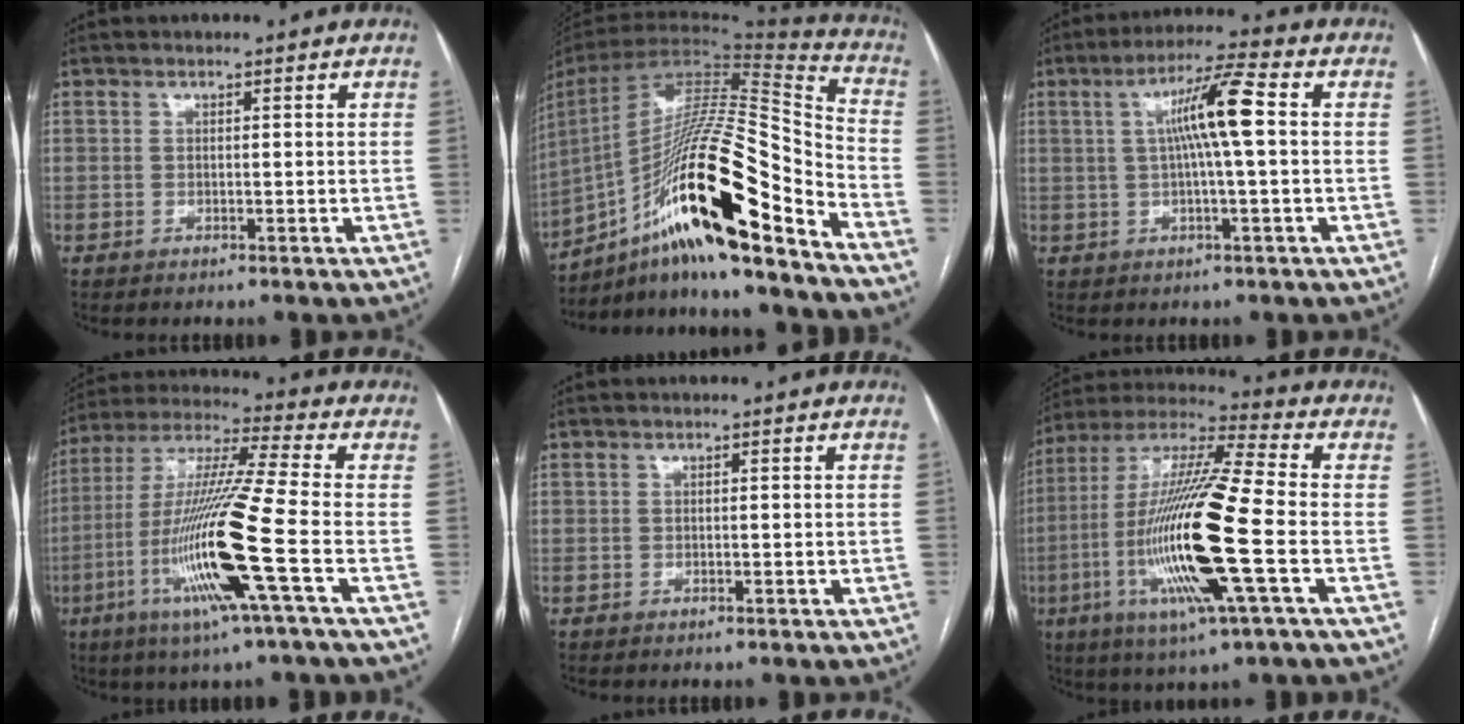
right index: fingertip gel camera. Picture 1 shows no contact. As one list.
[{"total": 26.8, "force": [-15.3, 2.7, 21.9], "torque": [-0.391, -0.006, -0.268]}, {"total": 8.6, "force": [1.1, -0.1, 8.5], "torque": [-0.153, 0.015, 0.016]}, {"total": 17.5, "force": [-5.5, -1.1, 16.6], "torque": [-0.335, -0.017, -0.113]}, {"total": 0.0}, {"total": 20.4, "force": [-4.9, 0.8, 19.8], "torque": [-0.414, -0.020, -0.100]}]